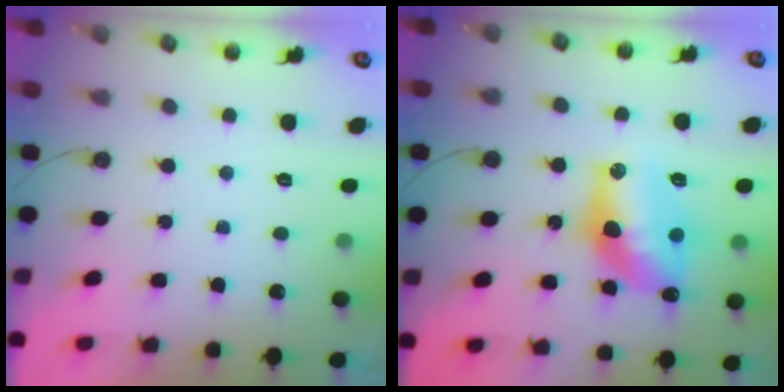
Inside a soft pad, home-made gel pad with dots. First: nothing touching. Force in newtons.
{"total": 13.6, "press": 13.6, "slide": 1.2}